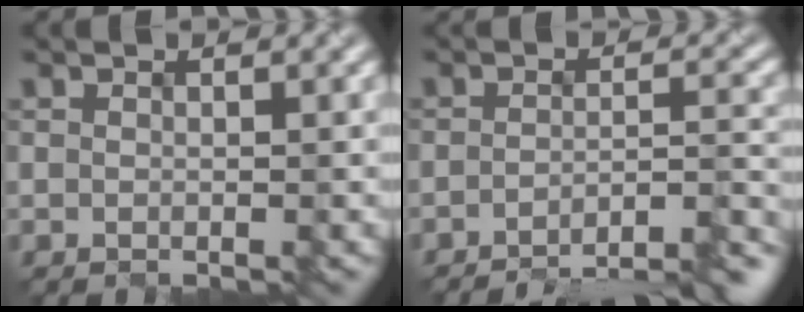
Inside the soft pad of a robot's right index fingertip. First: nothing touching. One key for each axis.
{"total": 7.9, "fx": -6.6, "fy": 1.1, "fz": 4.2, "tx": -0.044, "ty": 0.011, "tz": -0.082}